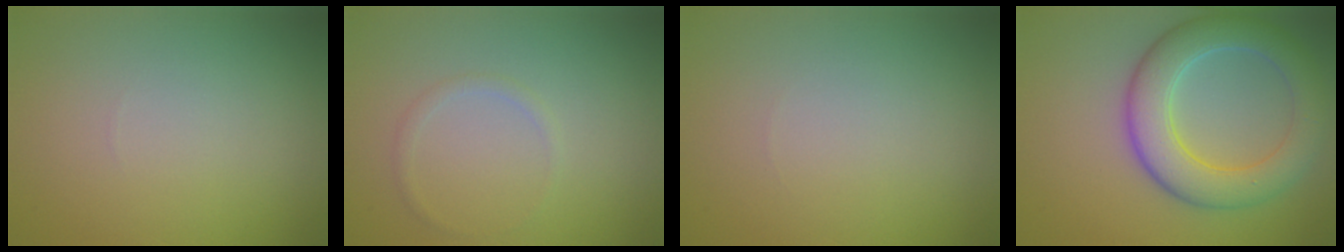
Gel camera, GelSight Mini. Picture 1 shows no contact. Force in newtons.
{"total": 0.8, "press": 0.8, "slide": 0.0}
{"total": 0.0}
{"total": 6.9, "press": 6.9, "slide": 0.5}